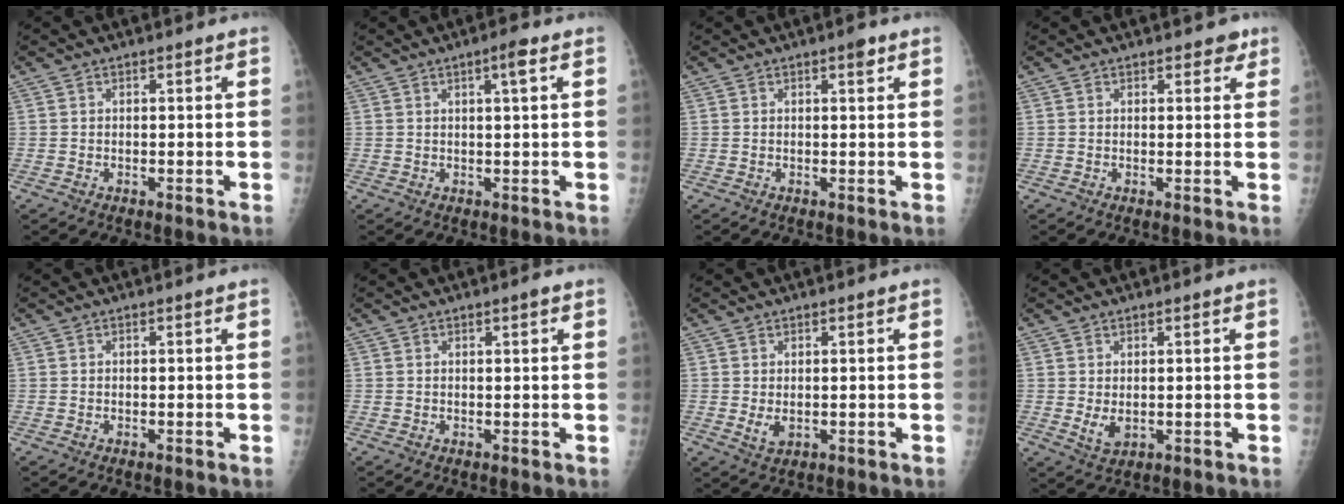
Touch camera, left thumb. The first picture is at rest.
{"total": 3.0, "force": [1.4, 0.3, 2.7], "torque": [-0.042, -0.003, 0.020]}
{"total": 1.8, "force": [1.0, 0.6, 1.3], "torque": [-0.014, -0.002, 0.012]}
{"total": 2.4, "force": [1.6, 1.4, 1.1], "torque": [0.009, -0.005, 0.015]}
{"total": 0.0}
{"total": 1.1, "force": [0.6, 0.2, 0.8], "torque": [-0.011, -0.001, 0.008]}
{"total": 2.7, "force": [0.3, 1.7, 2.2], "torque": [-0.033, -0.009, 0.013]}
{"total": 3.4, "force": [0.4, 2.1, 2.6], "torque": [-0.040, -0.011, 0.015]}